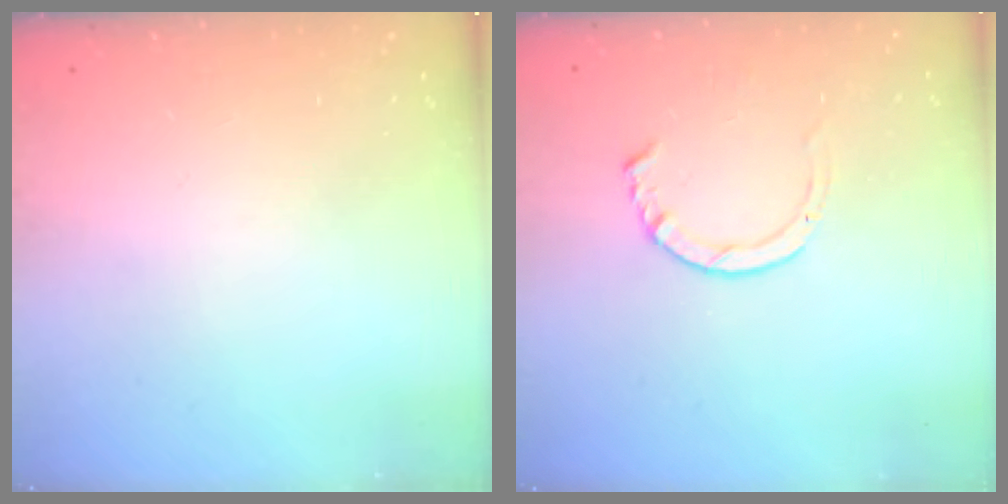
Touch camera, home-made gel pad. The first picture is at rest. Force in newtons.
{"total": 3.5, "press": 3.5, "slide": 0.4}